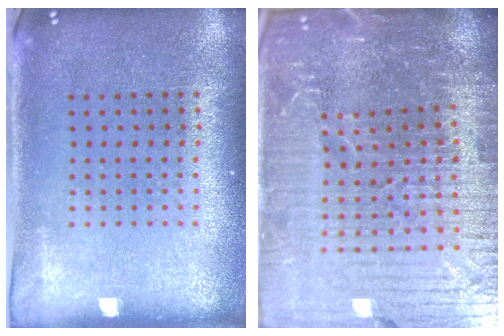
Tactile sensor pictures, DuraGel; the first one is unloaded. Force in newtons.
{"total": 6.8, "press": 6.0, "slide": 3.3}